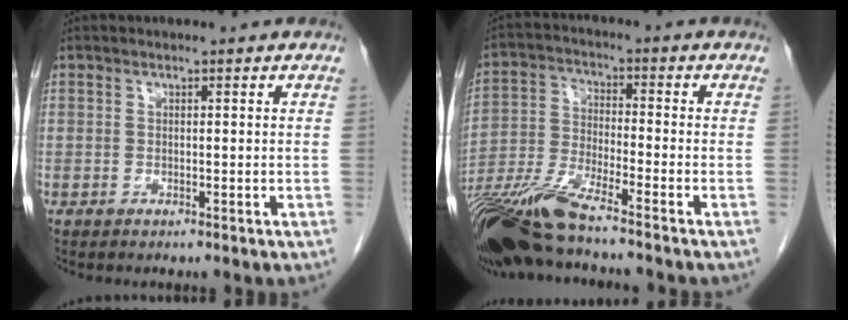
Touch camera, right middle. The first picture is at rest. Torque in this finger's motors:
{"motor_torque": [1.03, -1.10, 0.29, 0.12]}